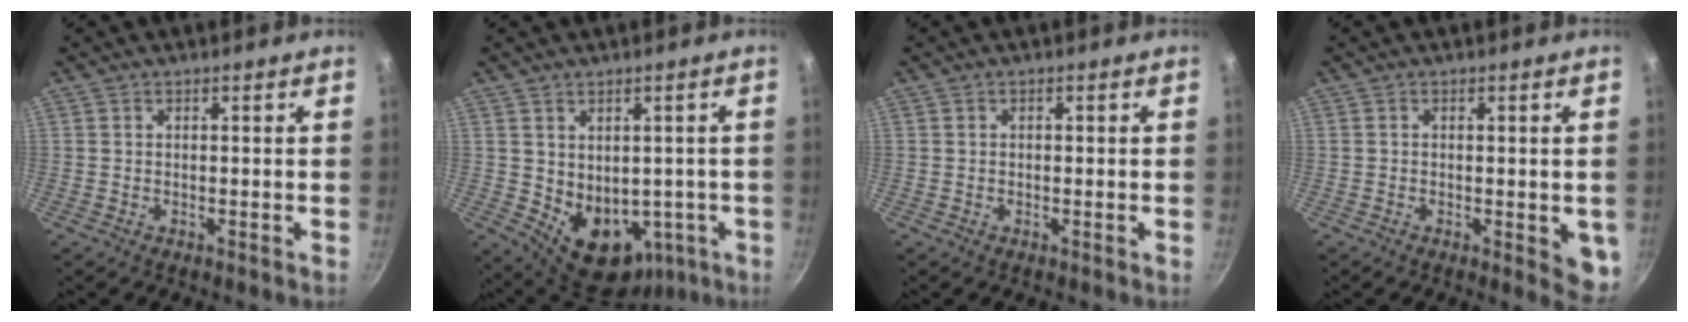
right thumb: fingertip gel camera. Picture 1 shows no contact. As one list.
[{"total": 12.7, "force": [-1.6, 9.5, 8.3], "torque": [-0.086, -0.008, 0.010]}, {"total": 0.5, "force": [0.0, 0.5, 0.2], "torque": [-0.002, 0.004, 0.001]}, {"total": 4.9, "force": [-0.8, 2.2, 4.4], "torque": [-0.038, -0.005, -0.010]}]